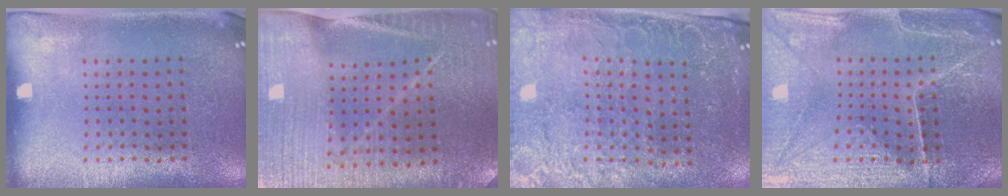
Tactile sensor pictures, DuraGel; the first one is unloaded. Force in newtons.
{"total": 3.0, "press": 3.0, "slide": 0.3}
{"total": 2.9, "press": 2.8, "slide": 0.8}
{"total": 3.4, "press": 3.4, "slide": 0.3}